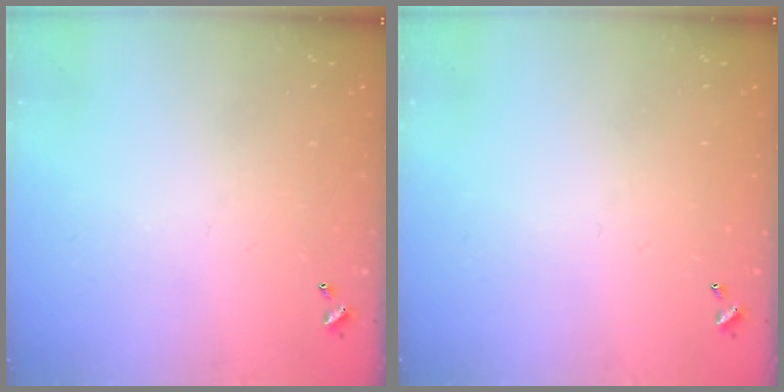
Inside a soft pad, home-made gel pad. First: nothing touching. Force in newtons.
{"total": 0.0}